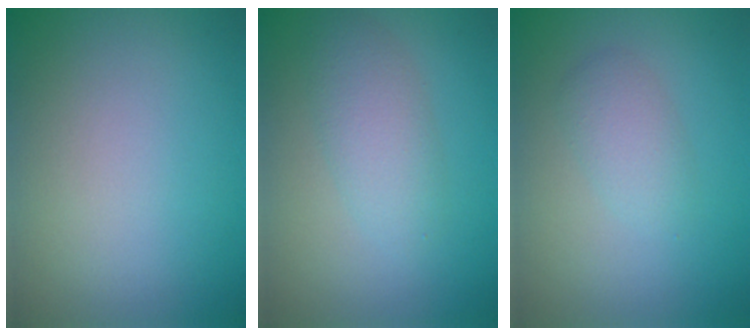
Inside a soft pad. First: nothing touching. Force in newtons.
{"total": 2.8, "press": 2.8, "slide": 0.1}
{"total": 2.0, "press": 2.0, "slide": 0.0}